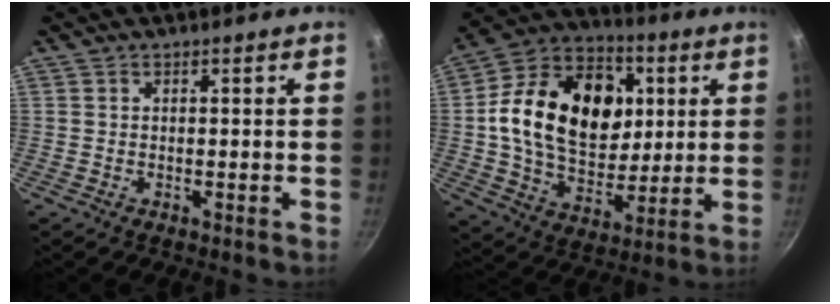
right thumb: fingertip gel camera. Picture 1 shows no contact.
{"total": 24.4, "force": [4.3, 17.3, 16.7], "torque": [-0.250, 0.006, 0.068]}